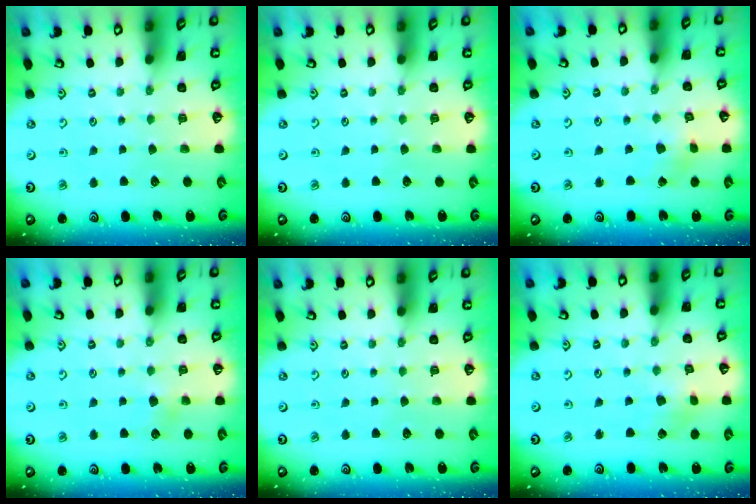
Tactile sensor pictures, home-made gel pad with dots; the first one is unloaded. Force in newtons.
{"total": 0.0}
{"total": 2.5, "press": 2.4, "slide": 0.3}
{"total": 3.8, "press": 3.7, "slide": 0.8}
{"total": 0.0}
{"total": 2.8, "press": 2.8, "slide": 0.1}